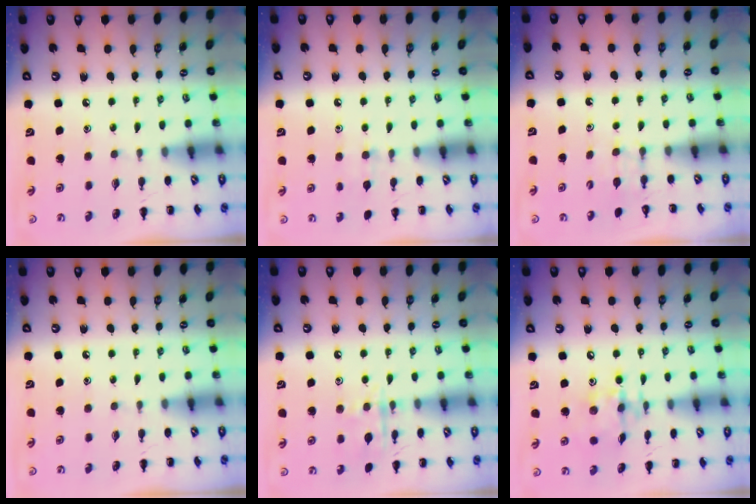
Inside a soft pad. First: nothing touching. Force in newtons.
{"total": 6.6, "press": 6.3, "slide": 1.9}
{"total": 2.6, "press": 2.4, "slide": 1.0}
{"total": 0.0}
{"total": 10.4, "press": 10.4, "slide": 0.6}
{"total": 11.4, "press": 11.4, "slide": 1.4}